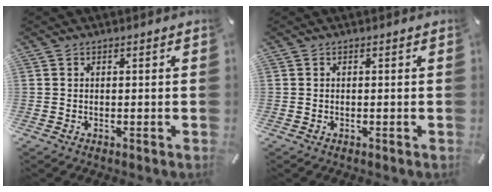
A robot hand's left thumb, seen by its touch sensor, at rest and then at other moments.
{"total": 0.0}